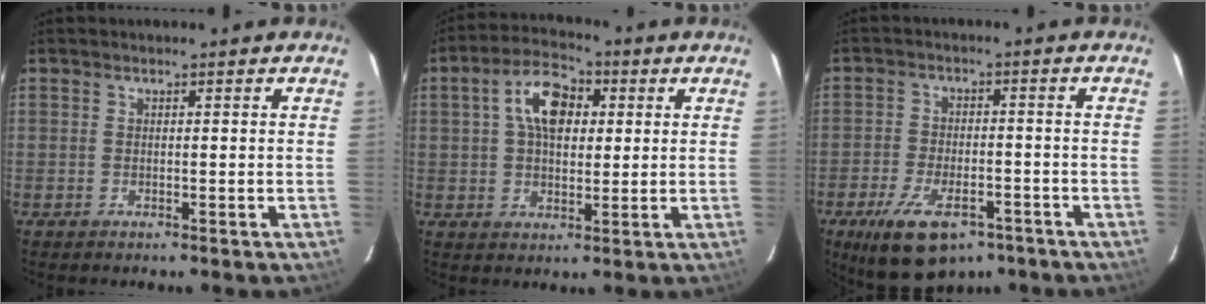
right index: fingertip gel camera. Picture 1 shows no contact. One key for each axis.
{"total": 9.6, "fx": 2.5, "fy": 5.7, "fz": 7.3, "tx": -0.132, "ty": 0.027, "tz": 0.042}
{"total": 13.9, "fx": -8.9, "fy": 6.5, "fz": 8.6, "tx": -0.178, "ty": -0.023, "tz": -0.141}